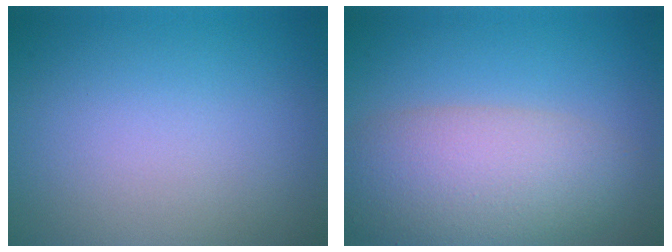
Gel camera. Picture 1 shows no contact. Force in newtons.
{"total": 7.2, "press": 7.2, "slide": 0.7}